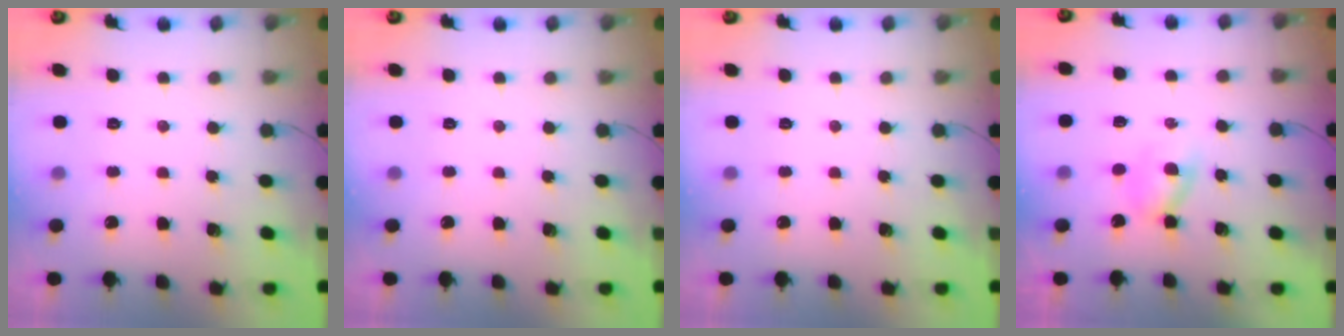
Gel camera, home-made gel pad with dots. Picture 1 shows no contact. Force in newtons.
{"total": 0.0}
{"total": 0.0}
{"total": 2.7, "press": 2.5, "slide": 1.1}